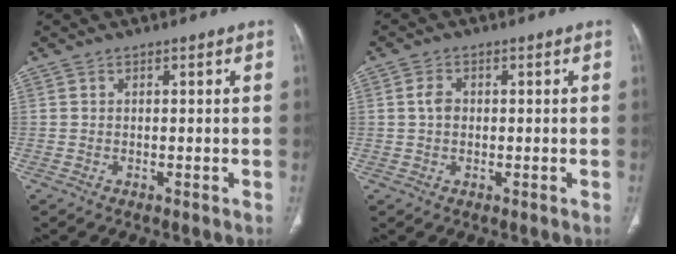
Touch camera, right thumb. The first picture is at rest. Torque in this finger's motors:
{"motor_torque": [0.03, -0.48, 0.20, -0.43, -0.01]}